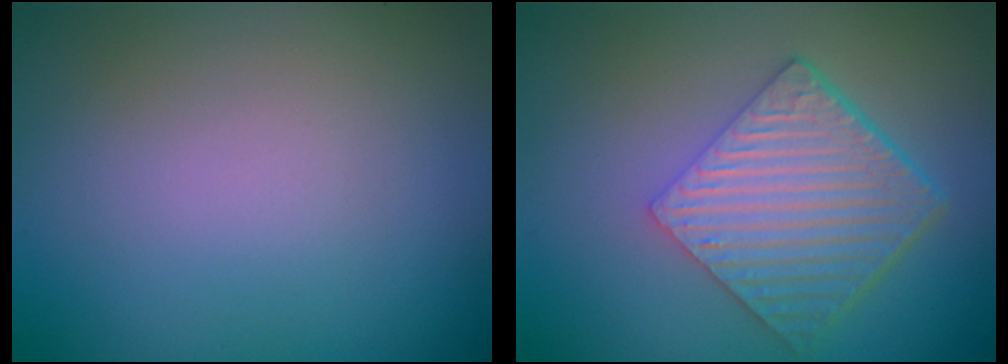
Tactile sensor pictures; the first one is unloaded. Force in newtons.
{"total": 6.5, "press": 4.4, "slide": 4.7}